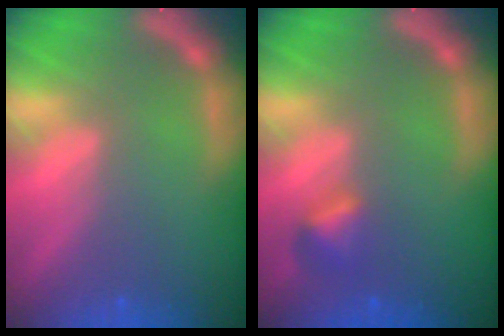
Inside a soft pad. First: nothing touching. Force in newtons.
{"total": 1.9}